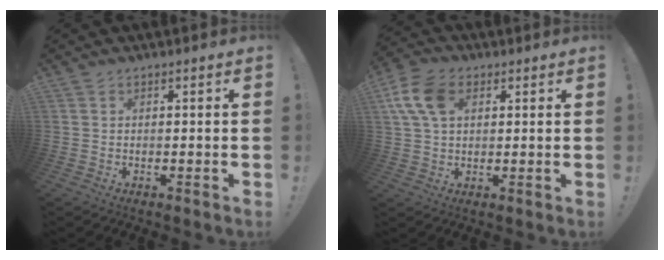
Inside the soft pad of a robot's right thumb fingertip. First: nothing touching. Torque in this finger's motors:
{"motor_torque": [0.20, 0.20, 0.22, -0.11, 0.06]}